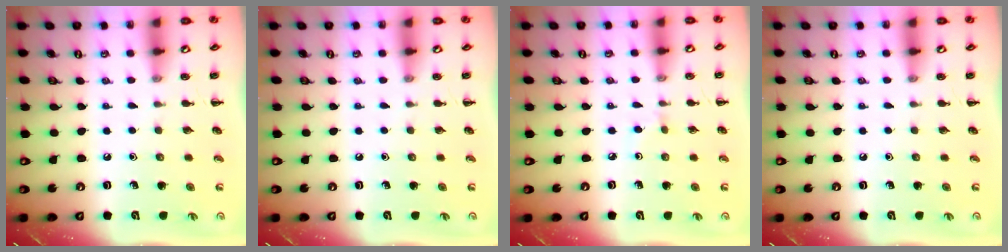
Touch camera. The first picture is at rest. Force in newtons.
{"total": 0.0}
{"total": 2.0, "press": 1.8, "slide": 0.8}
{"total": 0.0}